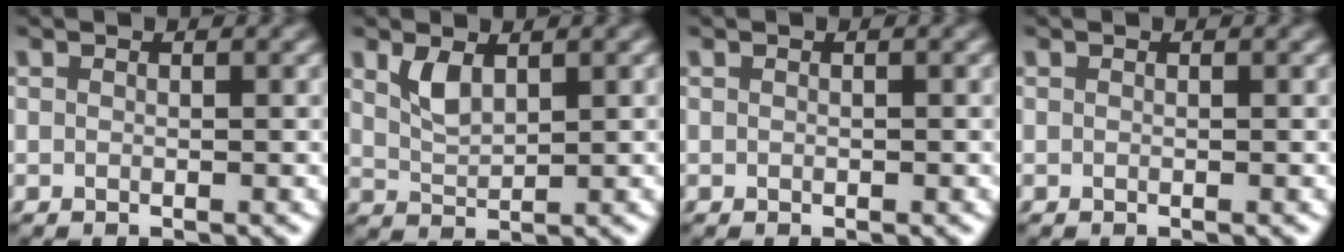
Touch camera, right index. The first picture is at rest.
{"total": 2.2, "force": [1.1, 1.0, 1.6], "torque": [-0.037, -0.007, 0.026]}
{"total": 0.0}
{"total": 0.0}